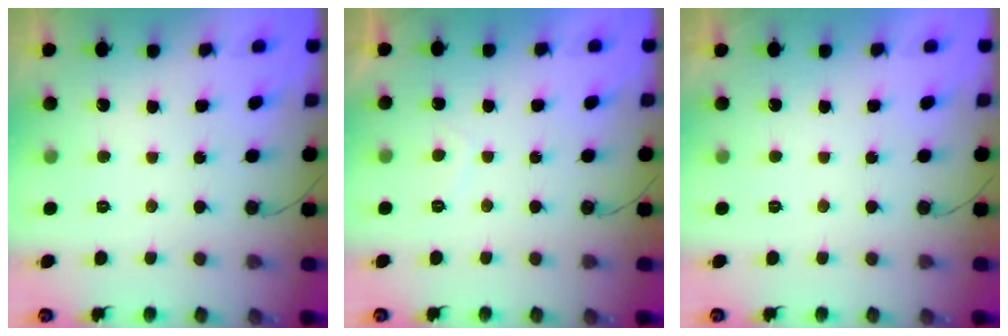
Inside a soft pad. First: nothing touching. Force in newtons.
{"total": 0.9, "press": 0.7, "slide": 0.5}
{"total": 2.2, "press": 2.1, "slide": 0.3}